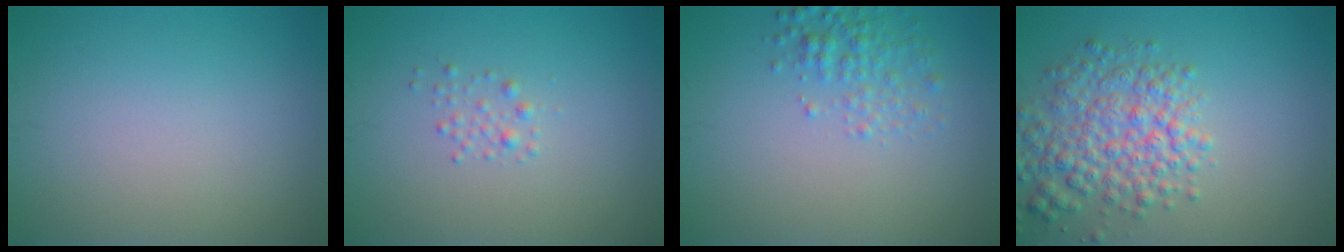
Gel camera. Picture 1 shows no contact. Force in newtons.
{"total": 1.1, "press": 1.1, "slide": 0.1}
{"total": 2.3, "press": 2.3, "slide": 0.1}
{"total": 5.6, "press": 5.6, "slide": 0.2}